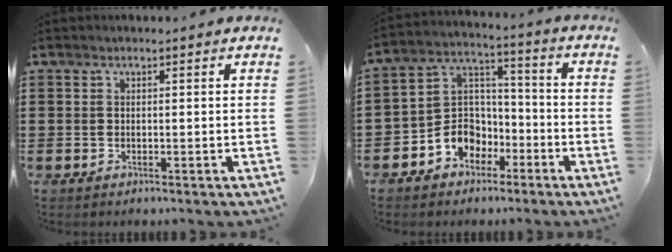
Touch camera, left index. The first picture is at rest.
{"total": 7.0, "force": [-3.8, 5.8, 0.7], "torque": [-0.043, 0.009, -0.078]}